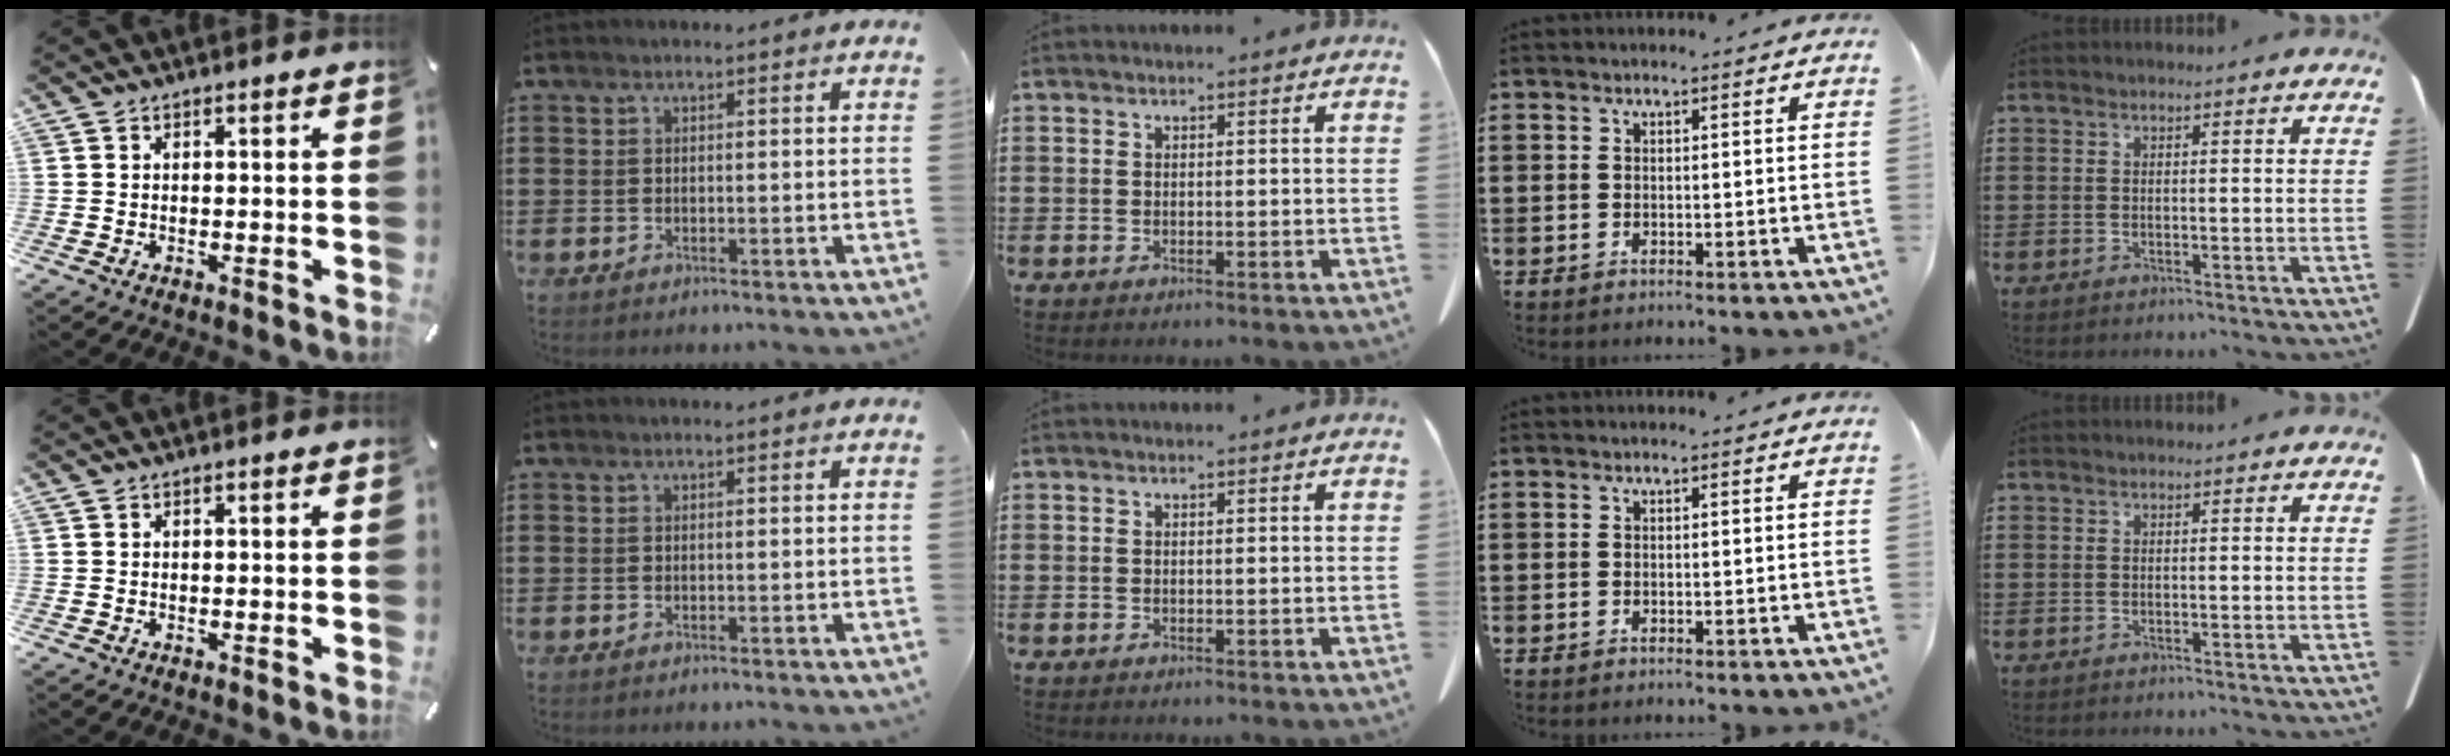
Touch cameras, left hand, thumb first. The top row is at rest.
{}